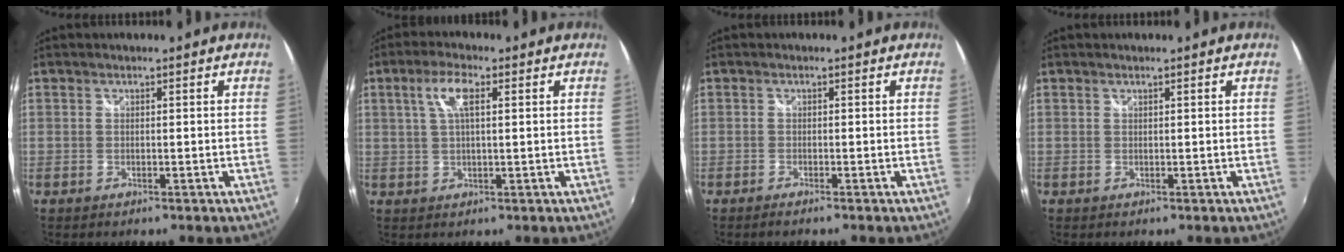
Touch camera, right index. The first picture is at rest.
{"total": 5.2, "force": [1.7, 1.6, 4.7], "torque": [-0.090, 0.008, 0.034]}
{"total": 1.0, "force": [-0.9, 0.0, 0.4], "torque": [-0.009, -0.005, -0.018]}
{"total": 0.0}